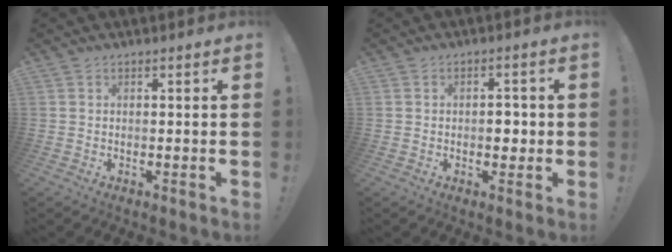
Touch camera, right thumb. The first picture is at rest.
{"total": 4.0, "force": [-0.6, 2.9, 2.6], "torque": [-0.027, 0.004, -0.016]}